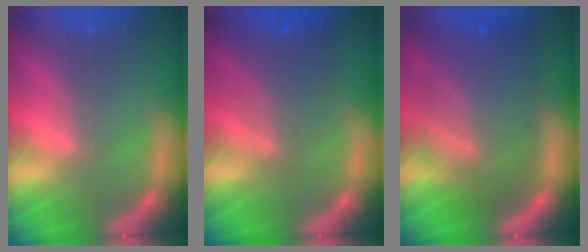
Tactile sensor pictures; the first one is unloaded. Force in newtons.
{"total": 4.5}
{"total": 10.0}